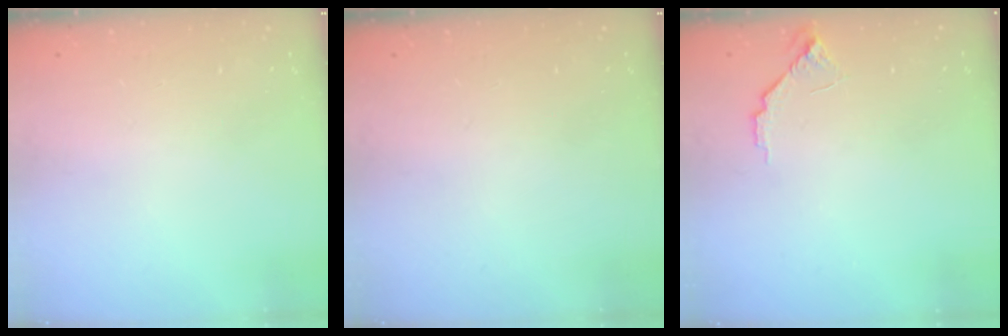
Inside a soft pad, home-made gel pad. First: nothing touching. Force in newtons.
{"total": 0.0}
{"total": 7.2, "press": 7.2, "slide": 0.6}